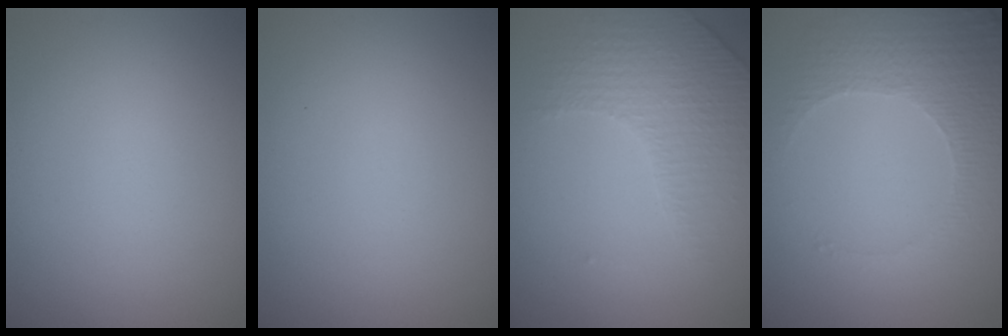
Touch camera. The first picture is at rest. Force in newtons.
{"total": 0.0}
{"total": 4.3, "press": 2.9, "slide": 3.2}
{"total": 4.7, "press": 3.5, "slide": 3.1}